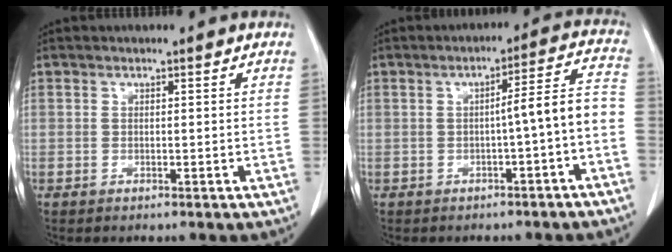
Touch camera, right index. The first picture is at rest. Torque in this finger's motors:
{"motor_torque": [0.98, -0.48, 0.40, 0.11]}